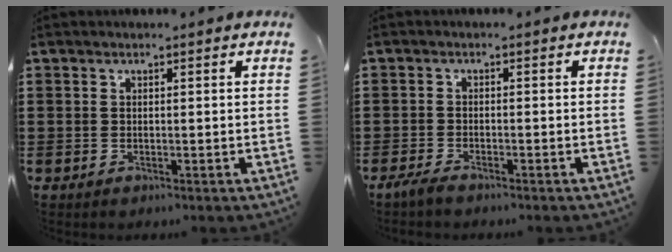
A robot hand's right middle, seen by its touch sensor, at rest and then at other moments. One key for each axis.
{"total": 1.9, "fx": -1.5, "fy": 0.2, "fz": 1.1, "tx": -0.035, "ty": -0.006, "tz": -0.033}